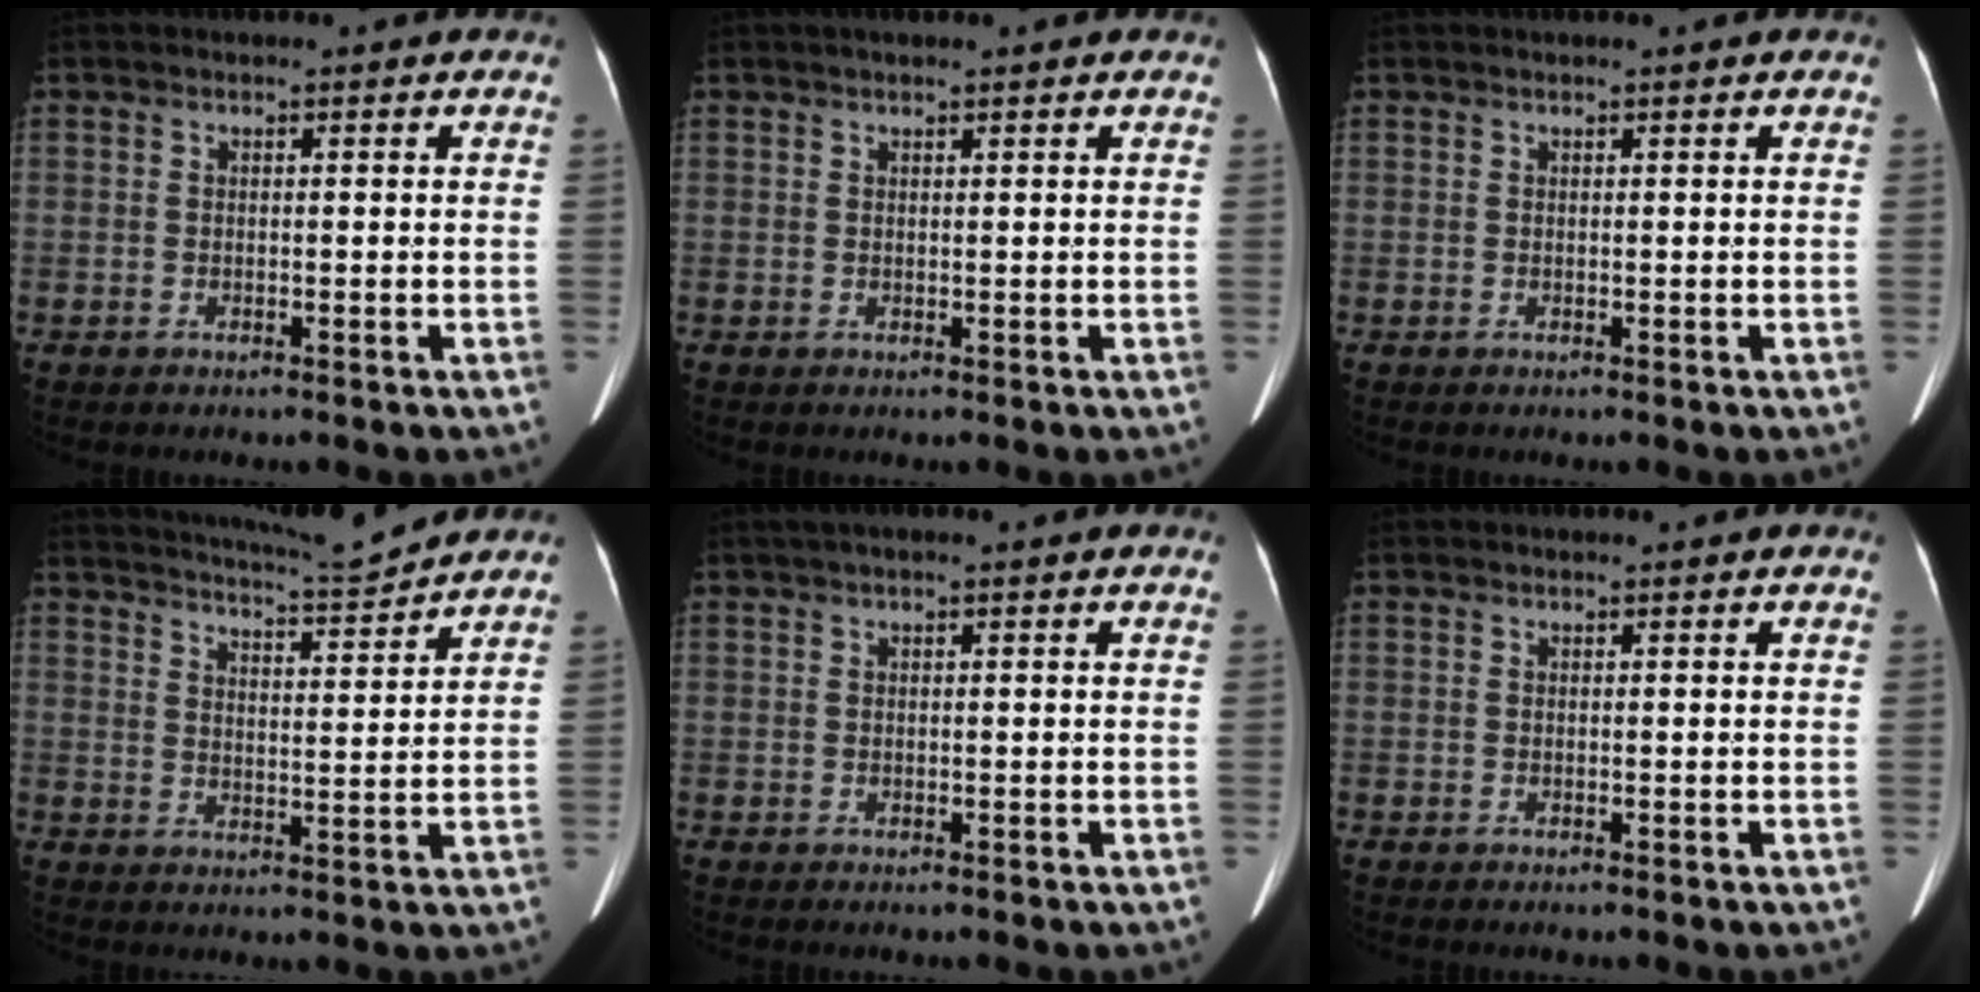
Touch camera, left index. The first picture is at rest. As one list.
[{"total": 2.1, "force": [1.7, 0.4, 1.2], "torque": [-0.015, 0.017, 0.024]}, {"total": 0.8, "force": [0.8, 0.0, 0.3], "torque": [-0.006, 0.014, 0.016]}, {"total": 10.2, "force": [9.9, -1.1, 2.4], "torque": [-0.047, -0.008, 0.151]}, {"total": 2.8, "force": [2.0, 0.1, 1.9], "torque": [-0.029, 0.032, 0.032]}, {"total": 0.0}]